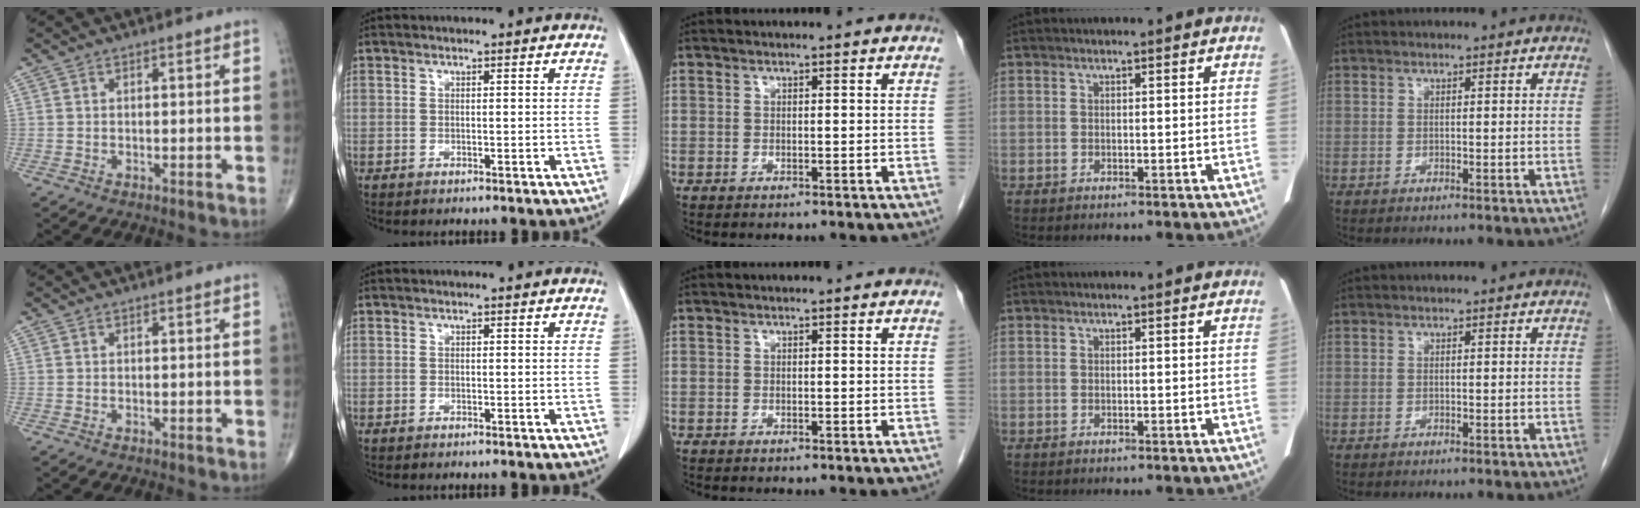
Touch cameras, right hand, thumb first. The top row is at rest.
{}